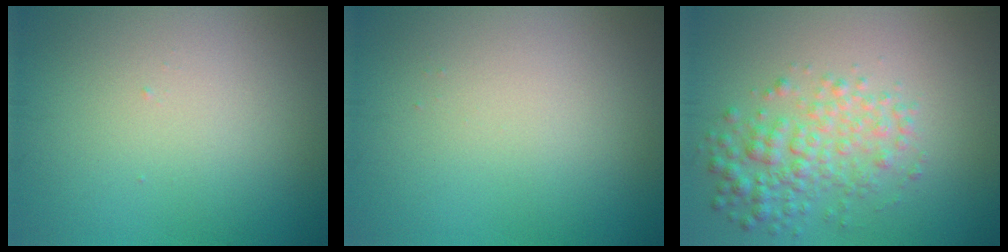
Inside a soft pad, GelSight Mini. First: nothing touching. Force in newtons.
{"total": 0.0}
{"total": 3.9, "press": 3.9, "slide": 0.0}